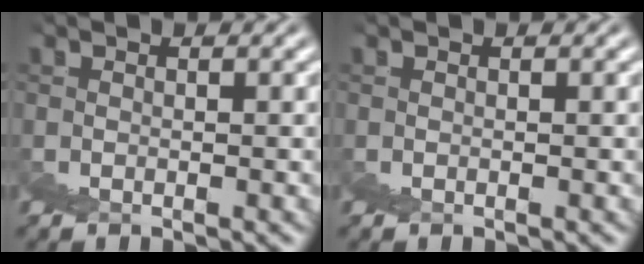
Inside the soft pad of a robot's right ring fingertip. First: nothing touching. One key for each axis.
{"total": 0.0}